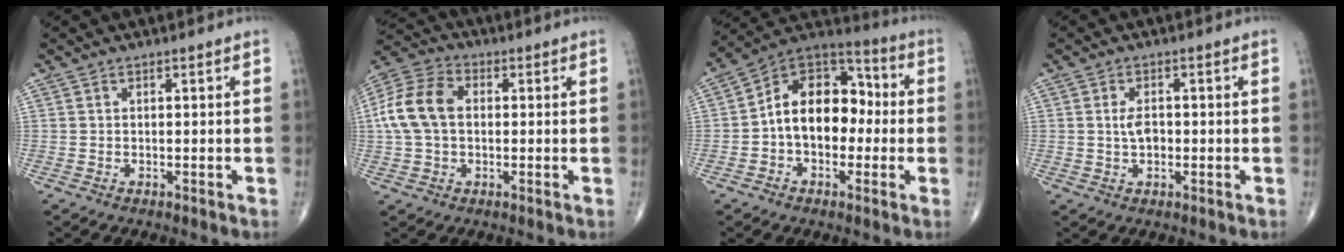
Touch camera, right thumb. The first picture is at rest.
{"total": 11.2, "force": [0.7, 7.8, 8.1], "torque": [-0.167, 0.030, 0.007]}
{"total": 15.3, "force": [-1.0, 10.4, 11.1], "torque": [-0.139, 0.049, -0.030]}
{"total": 3.1, "force": [-0.1, 1.9, 2.5], "torque": [-0.041, 0.003, -0.004]}